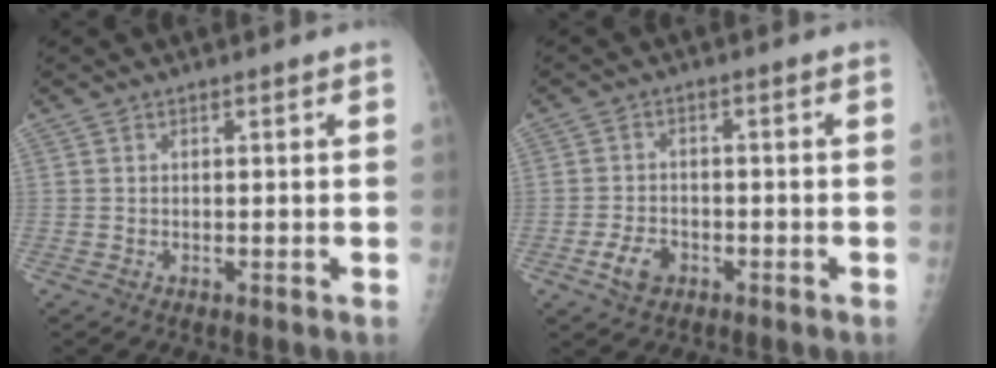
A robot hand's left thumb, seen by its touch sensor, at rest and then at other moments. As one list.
[{"total": 4.4, "force": [-2.1, 2.9, 2.5], "torque": [-0.042, 0.012, -0.036]}]